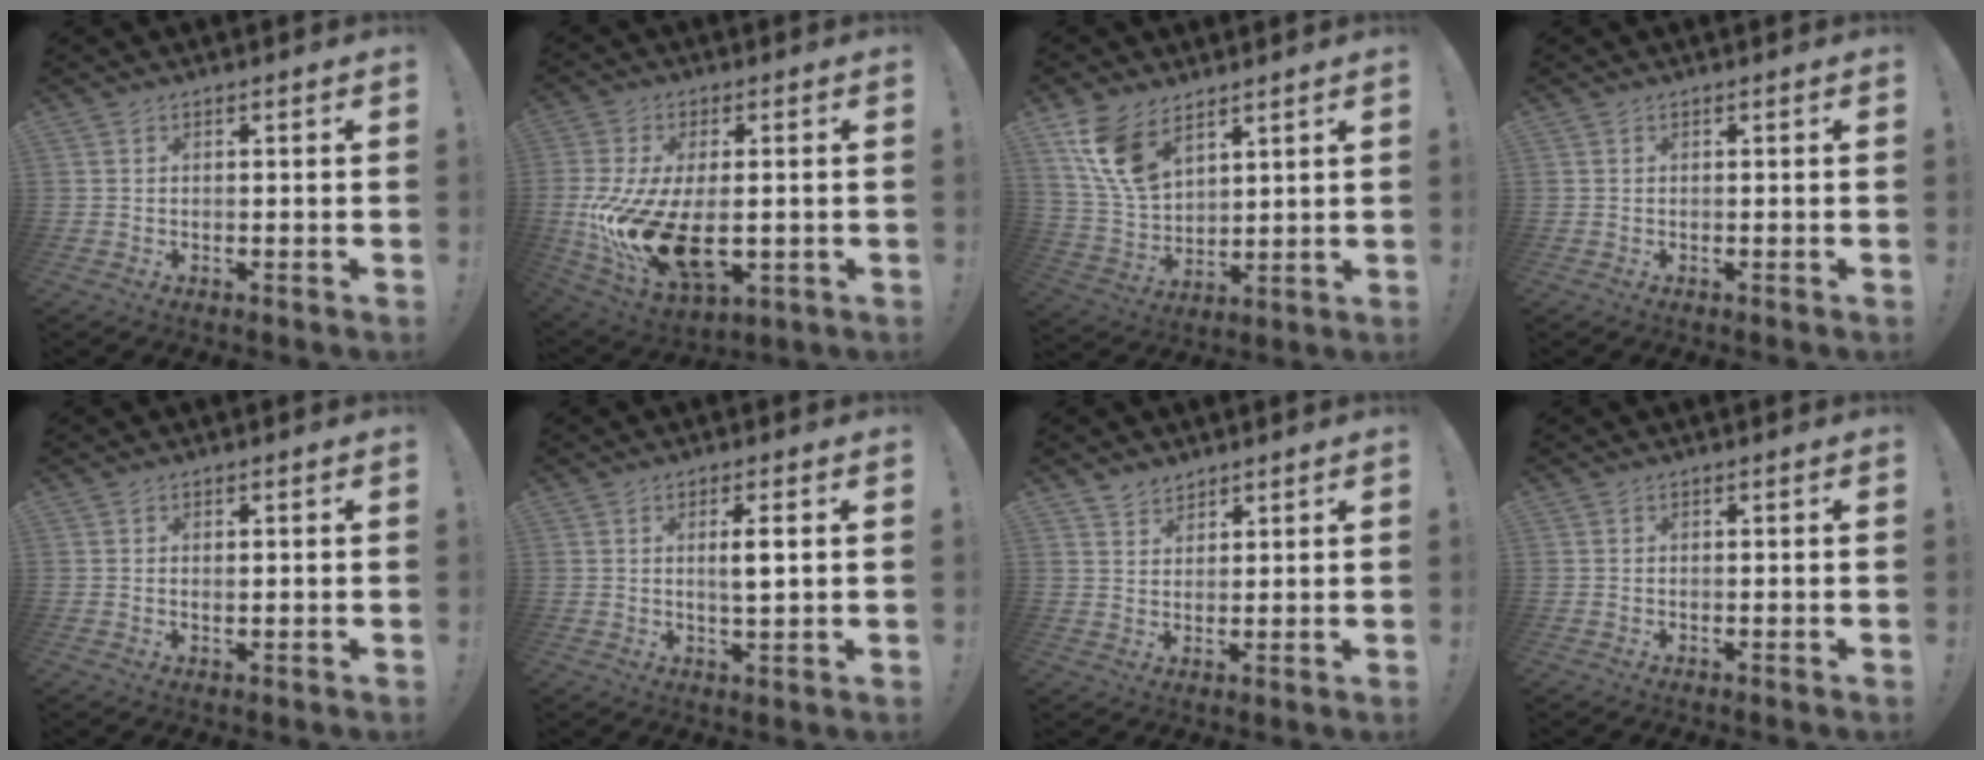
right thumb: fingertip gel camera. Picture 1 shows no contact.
{"total": 20.0, "force": [-2.3, 10.2, 17.1], "torque": [-0.321, -0.008, -0.026]}
{"total": 12.7, "force": [7.9, 7.1, 6.8], "torque": [-0.138, -0.036, 0.156]}
{"total": 0.0}
{"total": 0.6, "force": [0.3, 0.1, 0.5], "torque": [-0.003, -0.003, 0.003]}
{"total": 4.3, "force": [1.1, 0.5, 4.2], "torque": [-0.057, -0.013, 0.012]}
{"total": 3.6, "force": [3.1, 1.8, 0.2], "torque": [-0.001, -0.022, 0.058]}
{"total": 0.0}